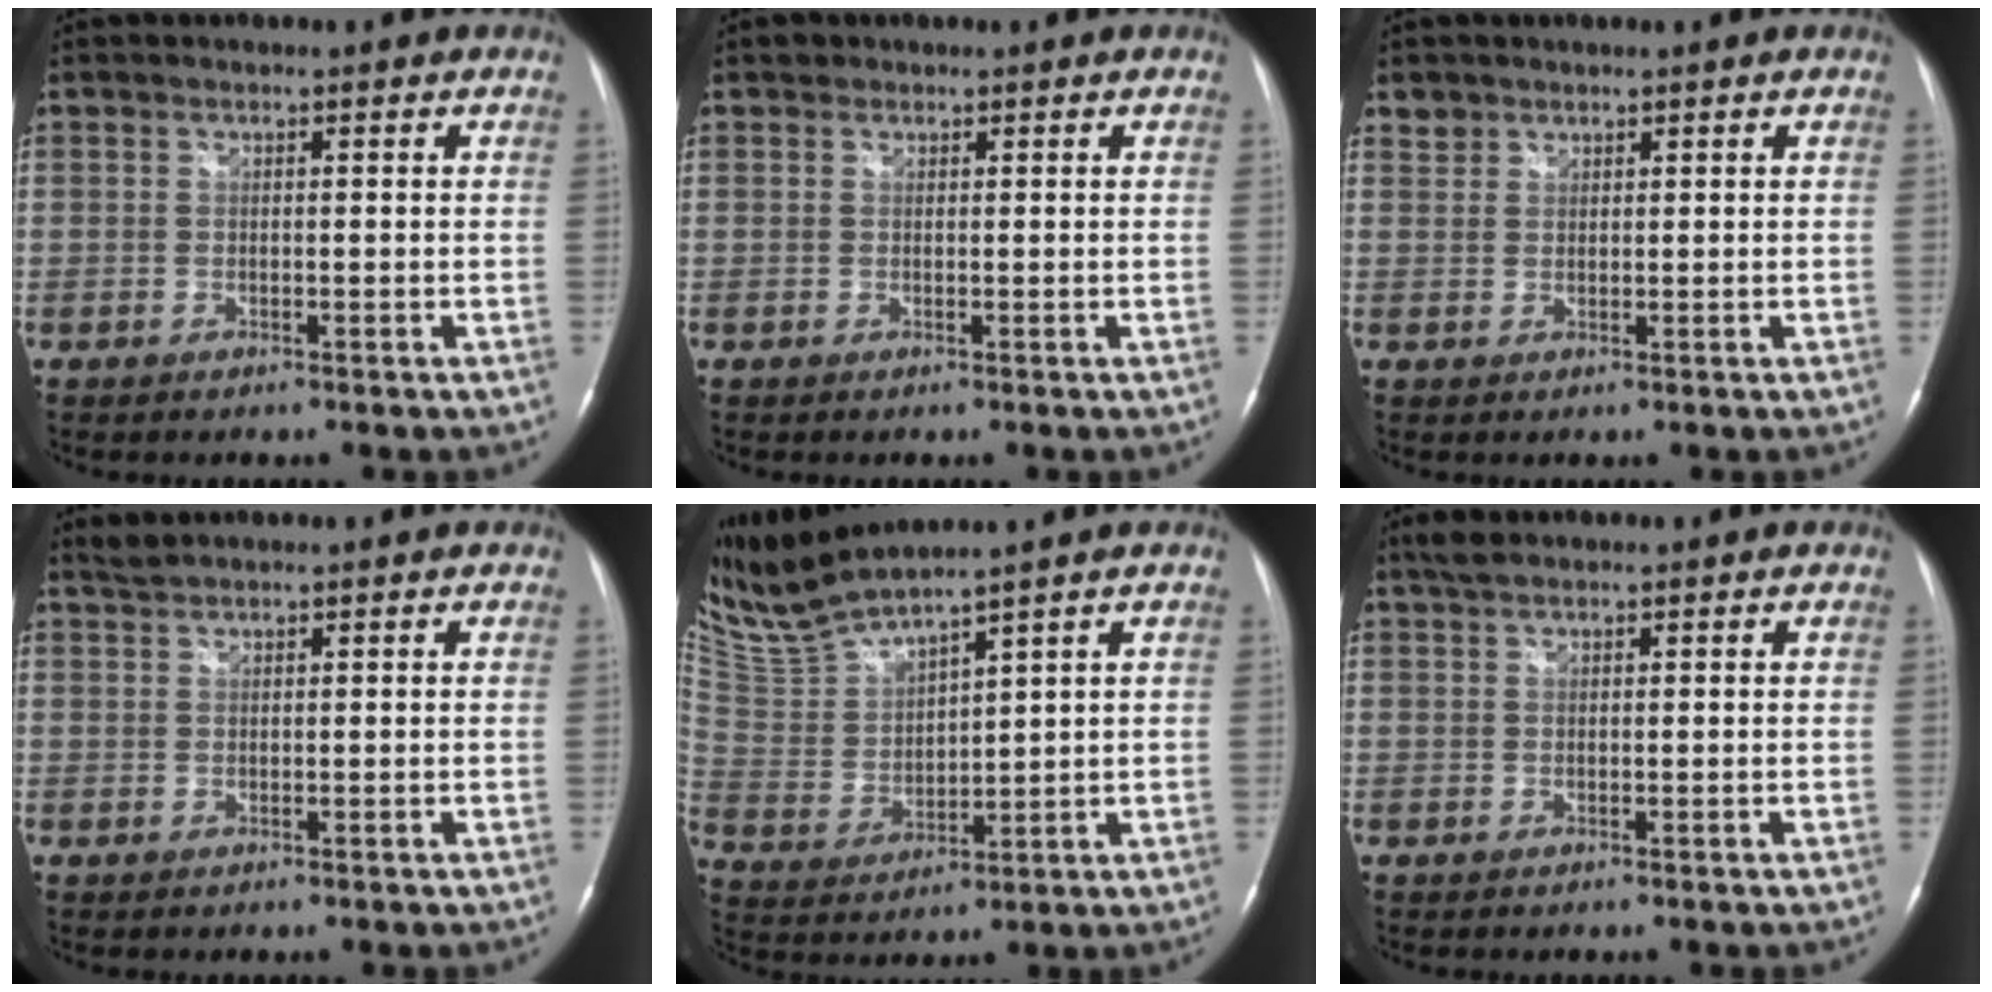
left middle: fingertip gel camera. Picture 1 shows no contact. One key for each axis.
{"total": 0.6, "fx": 0.5, "fy": 0.4, "fz": 0.0, "tx": -0.003, "ty": 0.003, "tz": 0.008}
{"total": 1.7, "fx": 1.3, "fy": 1.0, "fz": -0.2, "tx": 0.010, "ty": 0.006, "tz": 0.019}
{"total": 1.2, "fx": 1.2, "fy": -0.2, "fz": 0.2, "tx": -0.009, "ty": 0.009, "tz": 0.030}
{"total": 9.7, "fx": 8.8, "fy": -0.7, "fz": 3.8, "tx": -0.099, "ty": 0.002, "tz": 0.190}
{"total": 1.8, "fx": 1.5, "fy": 0.5, "fz": 0.9, "tx": -0.023, "ty": 0.014, "tz": 0.030}